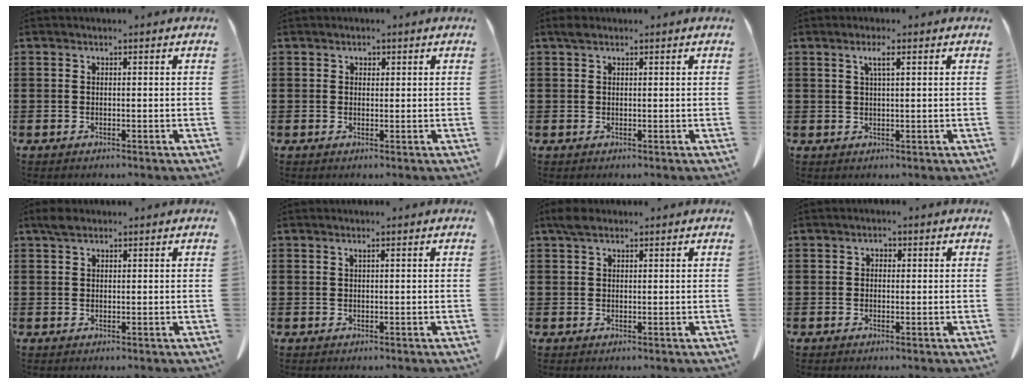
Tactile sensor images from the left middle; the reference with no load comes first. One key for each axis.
{"total": 0.9, "fx": 0.5, "fy": 0.7, "fz": 0.3, "tx": -0.001, "ty": -0.002, "tz": 0.009}
{"total": 0.9, "fx": 0.6, "fy": 0.4, "fz": 0.6, "tx": -0.015, "ty": 0.002, "tz": 0.011}
{"total": 2.4, "fx": 1.0, "fy": 0.3, "fz": 2.2, "tx": -0.045, "ty": 0.002, "tz": 0.016}
{"total": 1.9, "fx": 1.4, "fy": 0.7, "fz": 1.1, "tx": -0.025, "ty": 0.002, "tz": 0.026}
{"total": 0.6, "fx": 0.3, "fy": -0.1, "fz": 0.5, "tx": -0.009, "ty": -0.003, "tz": 0.007}
{"total": 2.1, "fx": 1.5, "fy": 0.9, "fz": 1.3, "tx": -0.029, "ty": 0.004, "tz": 0.027}
{"total": 1.0, "fx": 0.0, "fy": 0.7, "fz": 0.6, "tx": -0.015, "ty": 0.004, "tz": 0.000}